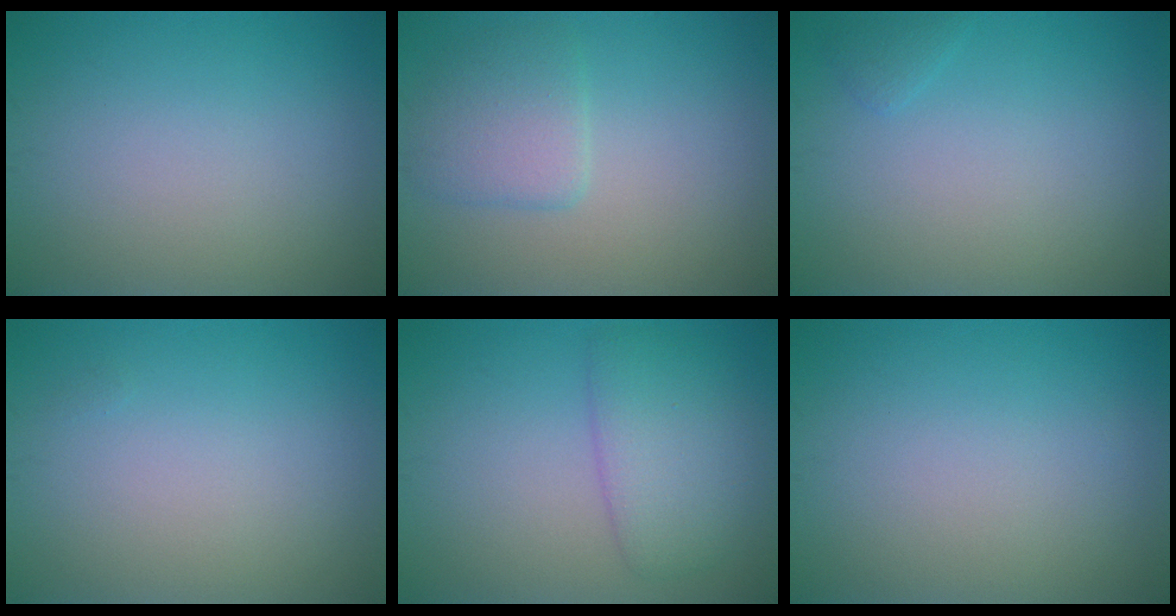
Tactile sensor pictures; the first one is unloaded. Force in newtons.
{"total": 2.9, "press": 2.9, "slide": 0.3}
{"total": 0.7, "press": 0.7, "slide": 0.1}
{"total": 0.0}
{"total": 4.1, "press": 4.1, "slide": 0.2}
{"total": 0.0}